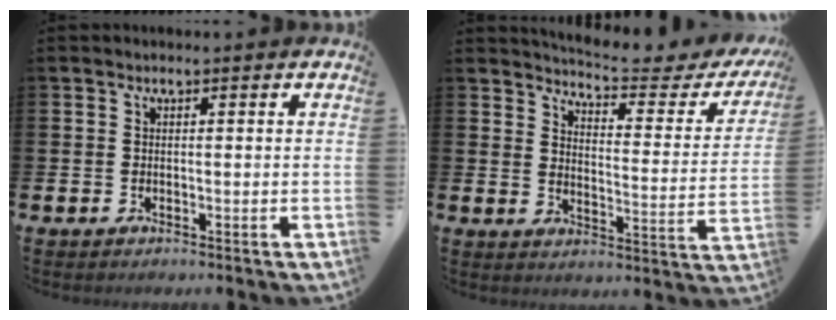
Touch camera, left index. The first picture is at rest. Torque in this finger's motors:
{"motor_torque": [1.02, -1.13, 0.24, 0.04]}